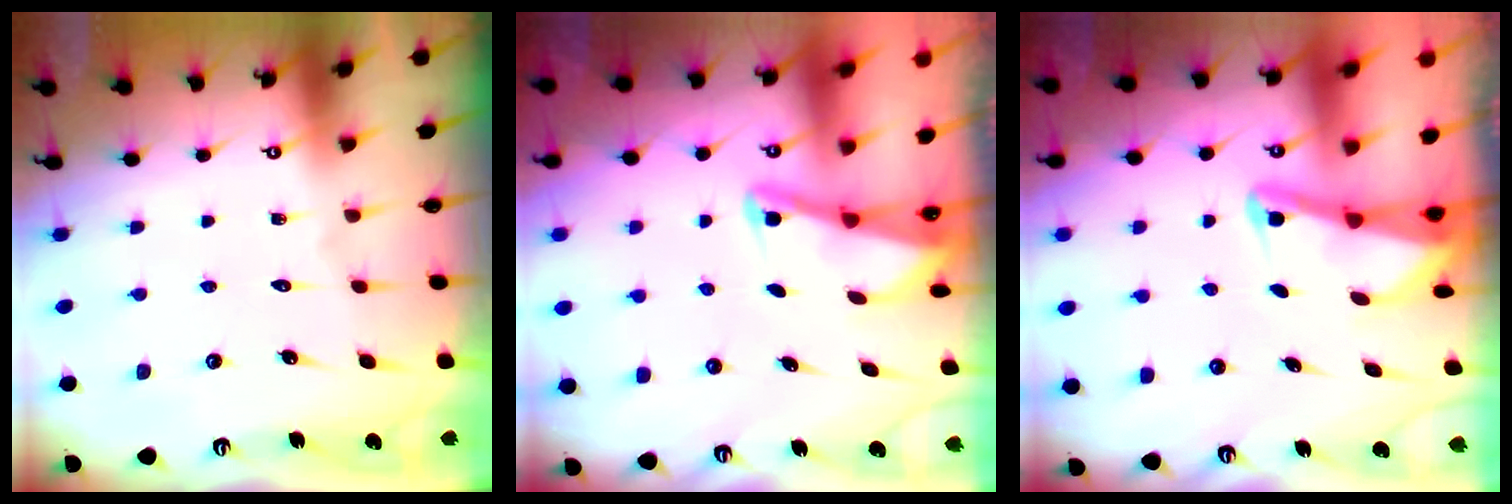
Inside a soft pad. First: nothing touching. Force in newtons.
{"total": 2.1, "press": 2.0, "slide": 0.4}
{"total": 2.2, "press": 2.2, "slide": 0.3}